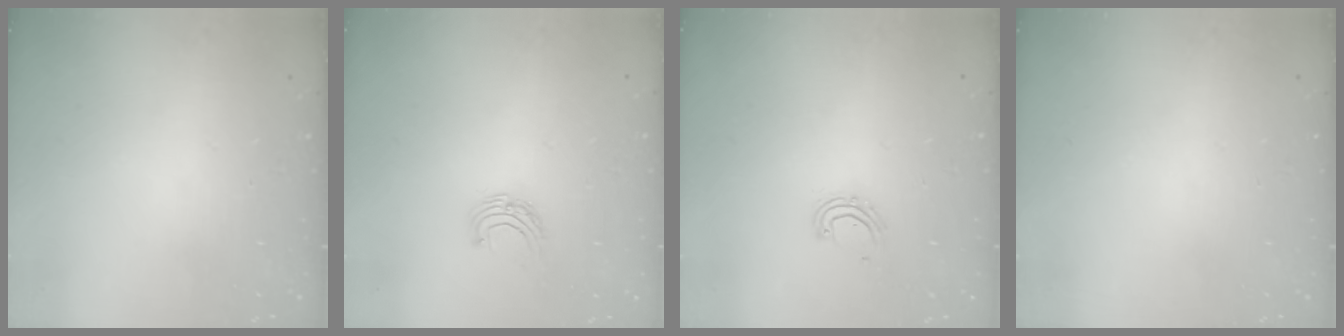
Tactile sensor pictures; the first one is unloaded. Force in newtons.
{"total": 5.2, "press": 5.2, "slide": 0.5}
{"total": 6.5, "press": 6.3, "slide": 1.6}
{"total": 0.0}